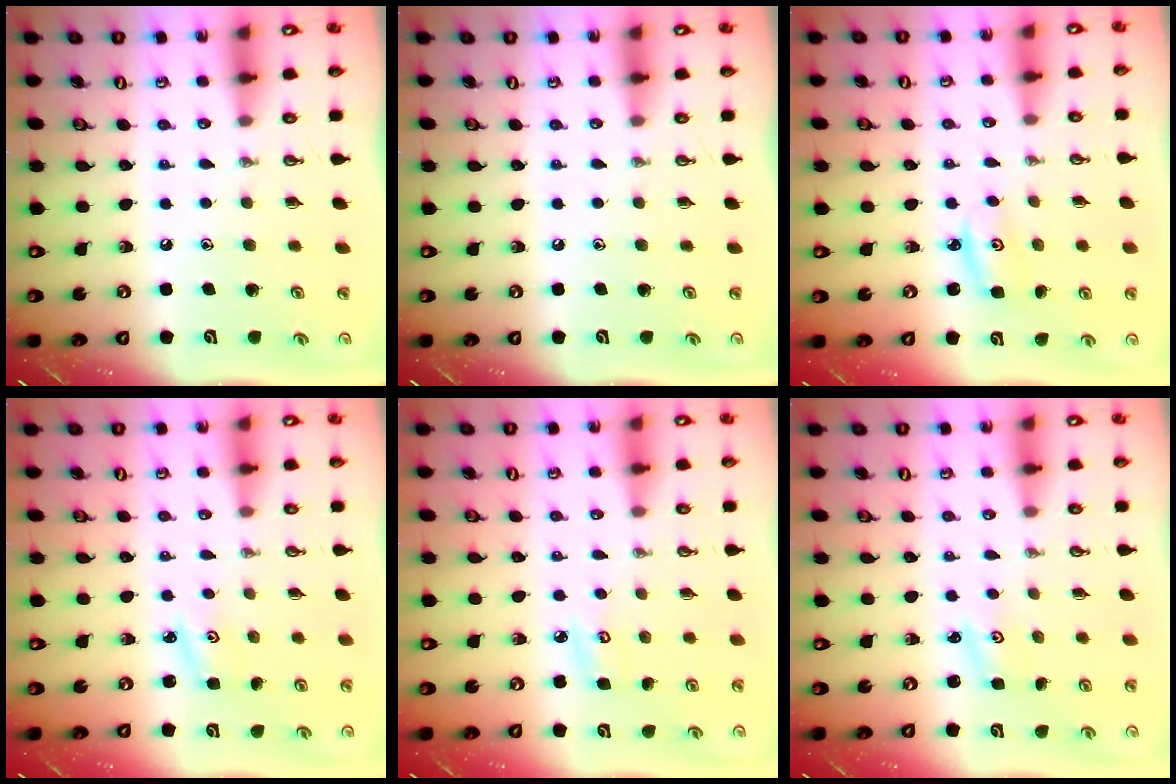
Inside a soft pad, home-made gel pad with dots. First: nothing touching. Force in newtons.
{"total": 0.0}
{"total": 2.9, "press": 2.9, "slide": 0.3}
{"total": 2.9, "press": 2.9, "slide": 0.3}
{"total": 5.1, "press": 5.0, "slide": 0.5}
{"total": 1.7, "press": 1.6, "slide": 0.3}